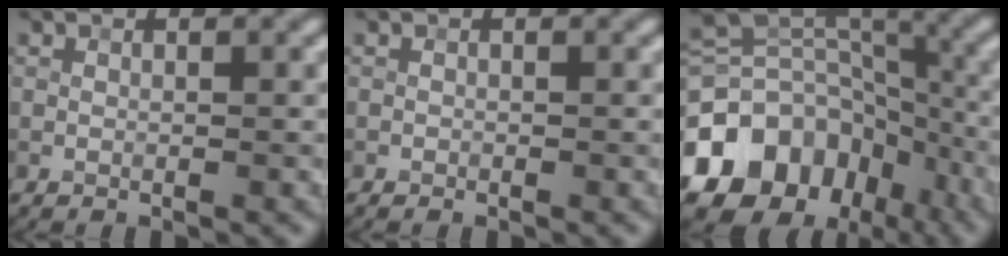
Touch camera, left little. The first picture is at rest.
{"total": 0.0}
{"total": 15.4, "force": [-7.9, 11.7, 6.2], "torque": [-0.150, 0.001, -0.122]}